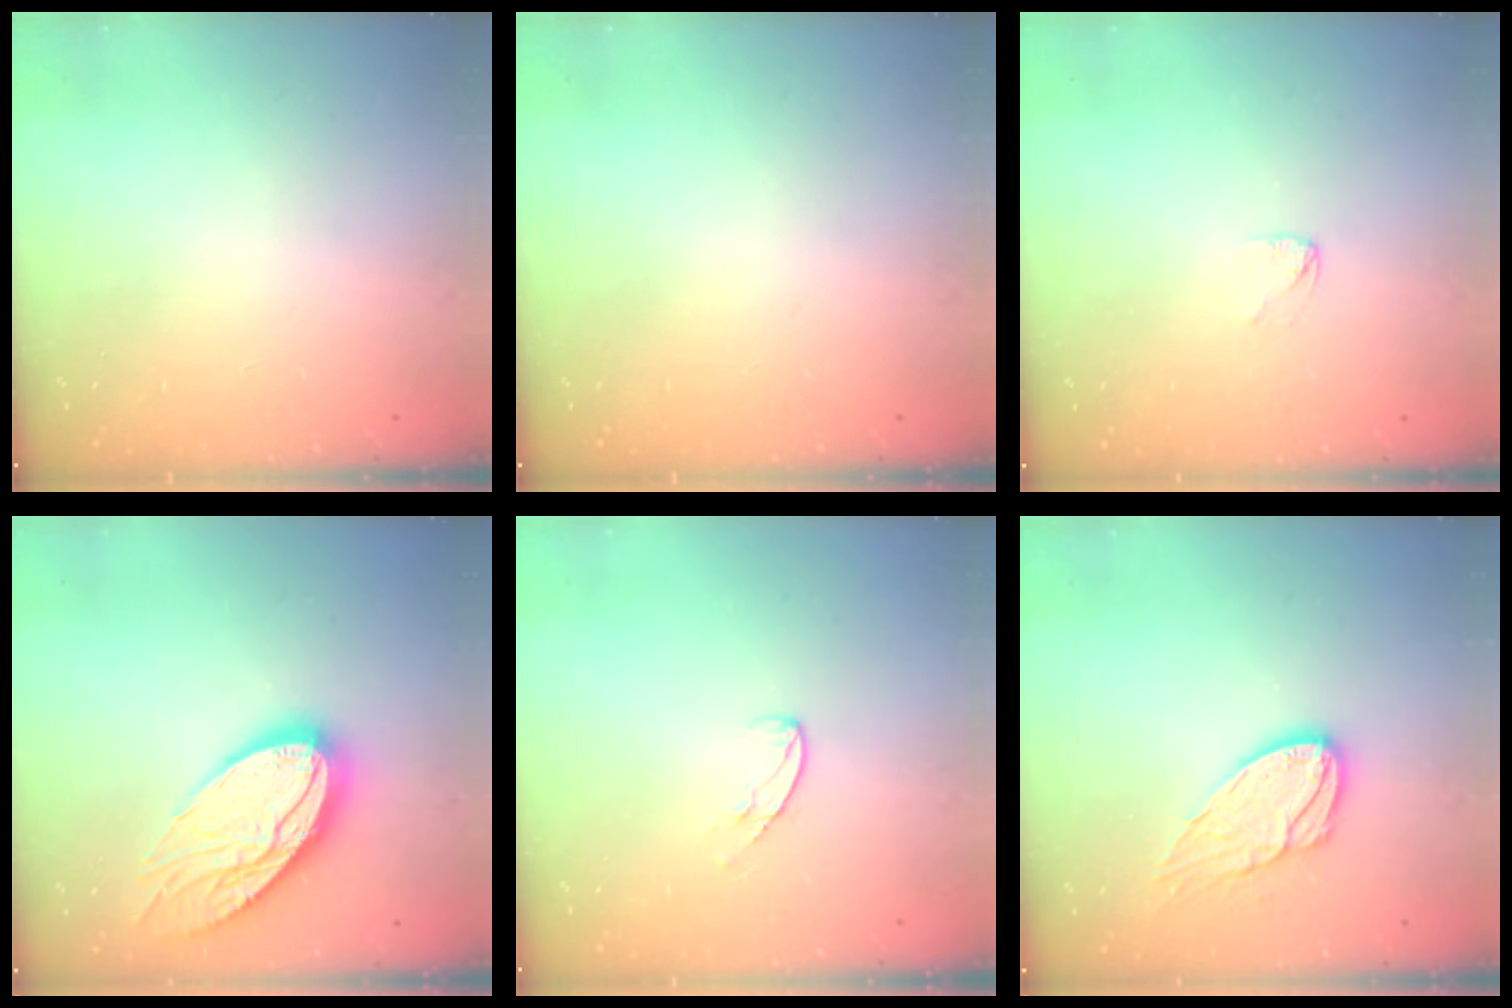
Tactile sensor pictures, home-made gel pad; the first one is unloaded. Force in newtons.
{"total": 0.0}
{"total": 2.4, "press": 2.4, "slide": 0.2}
{"total": 18.6, "press": 18.5, "slide": 1.2}
{"total": 5.8, "press": 5.8, "slide": 0.4}
{"total": 11.7, "press": 11.6, "slide": 0.9}